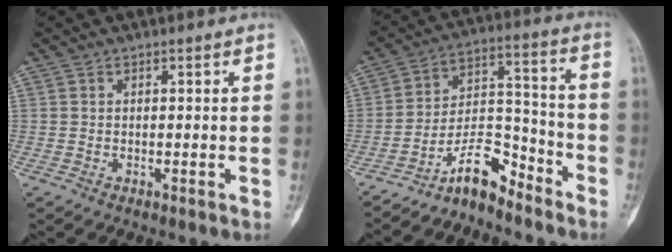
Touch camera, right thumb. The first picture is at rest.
{"total": 10.0, "force": [-8.2, 3.5, 4.5], "torque": [-0.066, 0.095, -0.156]}